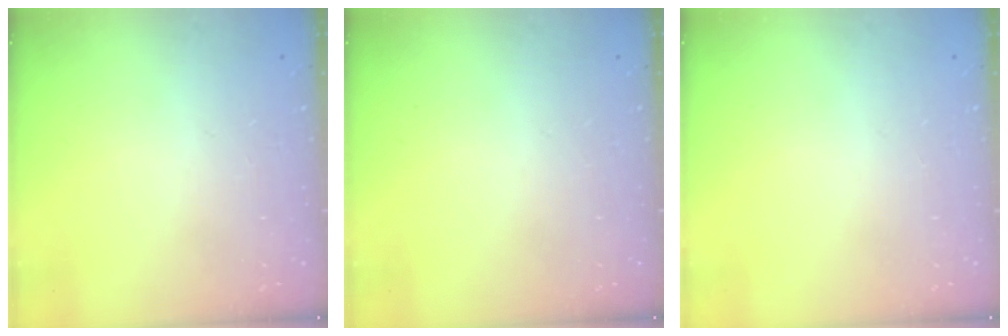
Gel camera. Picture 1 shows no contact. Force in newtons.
{"total": 0.0}
{"total": 0.0}